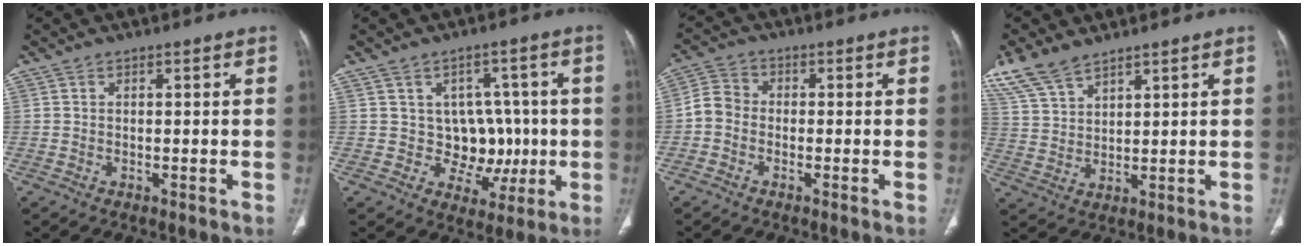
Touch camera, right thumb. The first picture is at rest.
{"total": 8.4, "force": [-0.1, 7.1, 4.4], "torque": [-0.004, 0.009, 0.010]}
{"total": 4.4, "force": [-1.3, 3.5, 2.3], "torque": [-0.036, 0.014, -0.040]}
{"total": 8.6, "force": [6.7, 3.5, 4.1], "torque": [-0.084, -0.011, 0.149]}